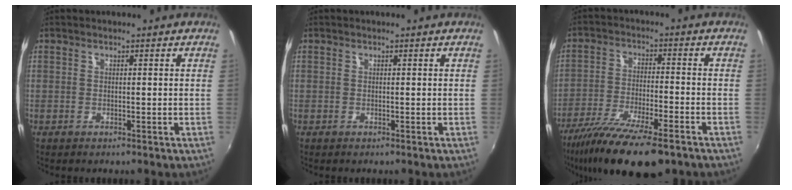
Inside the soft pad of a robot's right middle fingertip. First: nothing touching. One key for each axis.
{"total": 0.0}
{"total": 16.6, "fx": -12.1, "fy": 3.9, "fz": 10.7, "tx": -0.215, "ty": -0.048, "tz": -0.210}